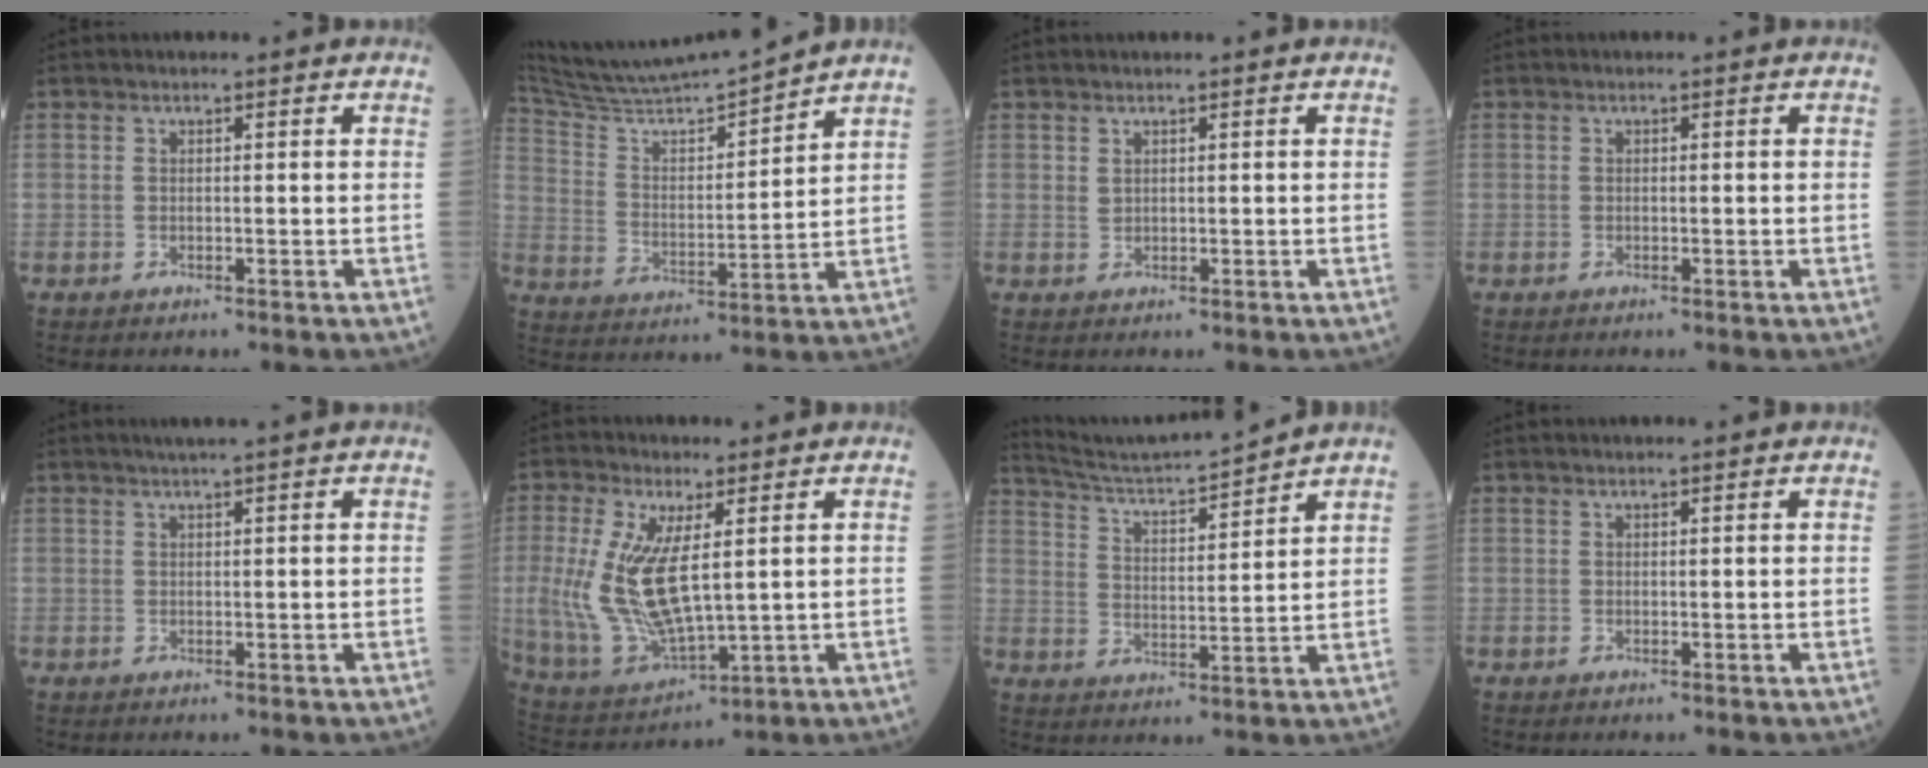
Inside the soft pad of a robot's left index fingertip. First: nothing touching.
{"total": 14.6, "force": [13.8, -1.5, 4.6], "torque": [-0.096, -0.008, 0.246]}
{"total": 0.6, "force": [0.5, 0.3, 0.2], "torque": [-0.005, 0.000, 0.015]}
{"total": 0.0}
{"total": 1.5, "force": [1.1, -0.6, 0.9], "torque": [-0.018, -0.001, 0.026]}
{"total": 12.2, "force": [1.6, 4.1, 11.4], "torque": [-0.256, -0.008, 0.052]}
{"total": 10.9, "force": [10.4, -2.0, 2.6], "torque": [-0.061, -0.003, 0.181]}
{"total": 0.9, "force": [0.9, -0.1, 0.2], "torque": [-0.008, 0.011, 0.014]}